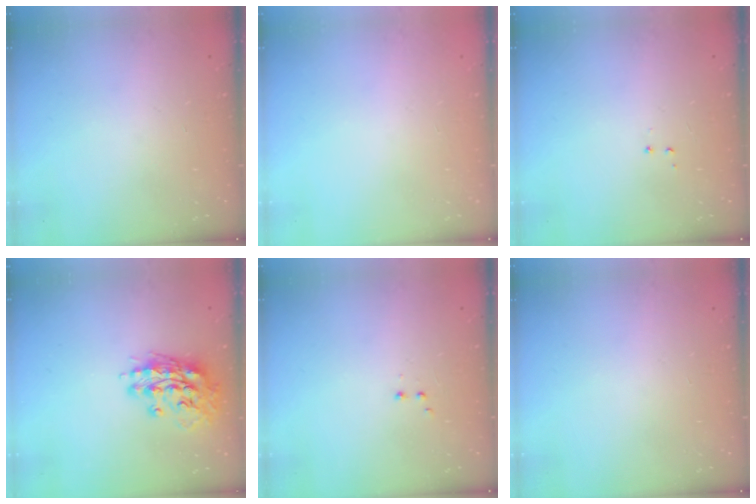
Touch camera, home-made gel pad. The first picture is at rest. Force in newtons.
{"total": 0.0}
{"total": 3.5, "press": 3.5, "slide": 0.5}
{"total": 13.2, "press": 13.1, "slide": 1.9}
{"total": 1.9, "press": 1.8, "slide": 0.5}
{"total": 0.0}